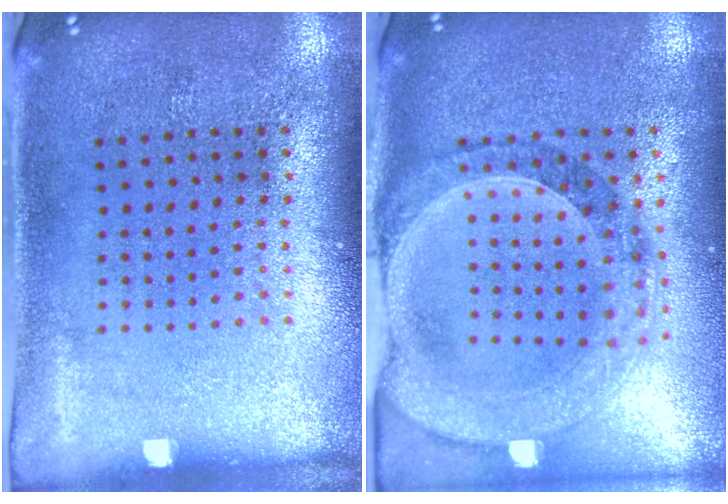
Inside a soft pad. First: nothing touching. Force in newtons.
{"total": 1.4, "press": 1.4, "slide": 0.3}